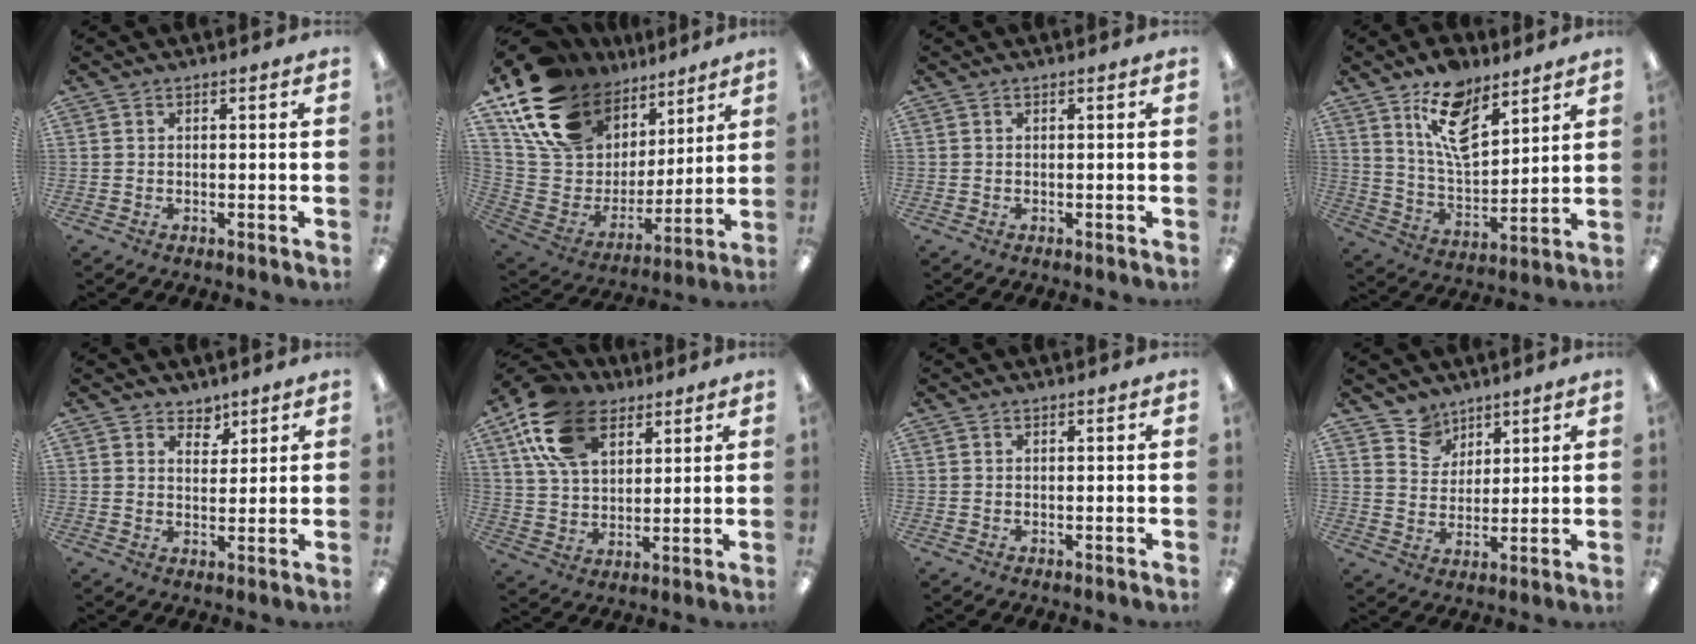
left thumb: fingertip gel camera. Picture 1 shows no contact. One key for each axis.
{"total": 19.7, "fx": 13.1, "fy": 12.3, "fz": 8.1, "tx": -0.175, "ty": -0.062, "tz": 0.254}
{"total": 0.0}
{"total": 13.4, "fx": 8.8, "fy": 6.3, "fz": 7.8, "tx": -0.134, "ty": -0.039, "tz": 0.158}
{"total": 4.0, "fx": 3.2, "fy": 2.3, "fz": 0.3, "tx": 0.007, "ty": -0.021, "tz": 0.056}
{"total": 16.6, "fx": 8.6, "fy": 10.1, "fz": 10.0, "tx": -0.208, "ty": -0.010, "tz": 0.160}
{"total": 0.0}
{"total": 6.6, "fx": 5.1, "fy": 4.2, "fz": -0.2, "tx": -0.011, "ty": -0.032, "tz": 0.098}